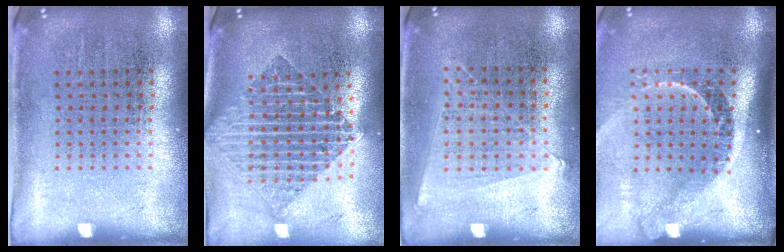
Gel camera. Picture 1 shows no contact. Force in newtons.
{"total": 2.2, "press": 1.7, "slide": 1.3}
{"total": 1.0, "press": 0.9, "slide": 0.4}
{"total": 2.3, "press": 1.6, "slide": 1.7}